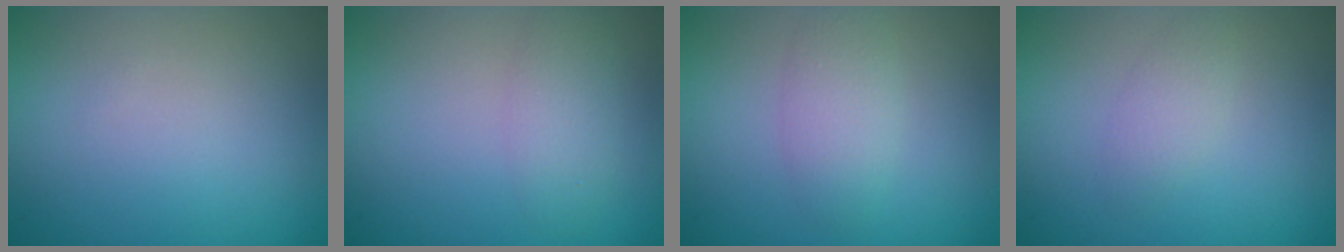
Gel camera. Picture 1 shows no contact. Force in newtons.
{"total": 2.2, "press": 2.2, "slide": 0.1}
{"total": 2.5, "press": 2.5, "slide": 0.0}
{"total": 1.5, "press": 1.5, "slide": 0.0}